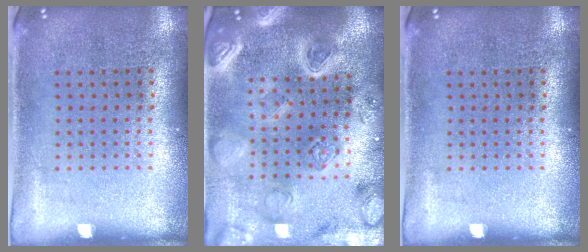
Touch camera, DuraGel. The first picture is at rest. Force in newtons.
{"total": 4.4, "press": 3.9, "slide": 2.1}
{"total": 0.0}